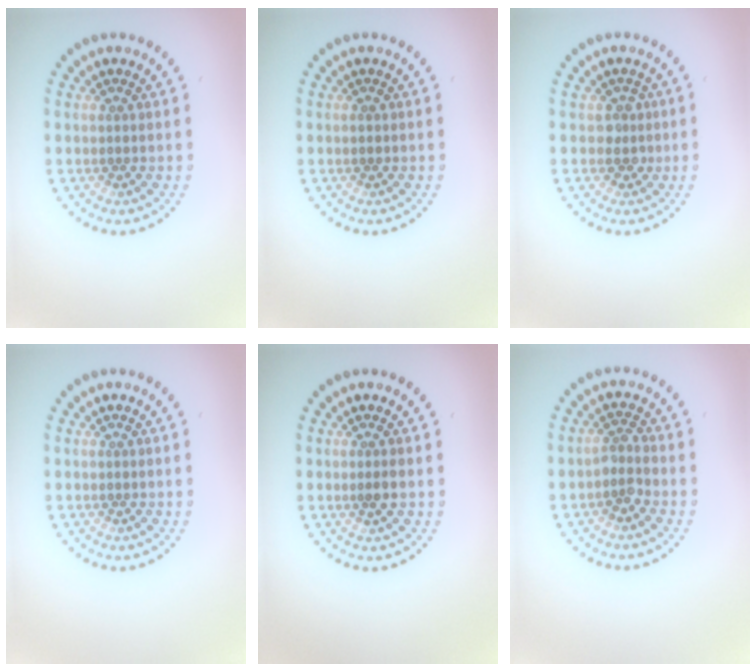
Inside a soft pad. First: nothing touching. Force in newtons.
{"total": 0.6, "press": 0.6, "slide": 0.1}
{"total": 1.5, "press": 1.2, "slide": 0.9}
{"total": 0.0}
{"total": 1.3, "press": 1.1, "slide": 0.6}
{"total": 1.8, "press": 1.4, "slide": 1.2}